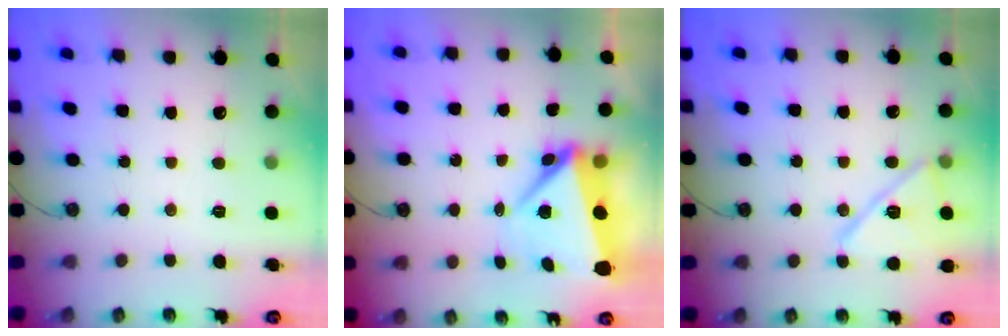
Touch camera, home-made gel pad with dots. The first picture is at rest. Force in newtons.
{"total": 6.6, "press": 6.3, "slide": 1.9}
{"total": 14.2, "press": 14.2, "slide": 0.3}